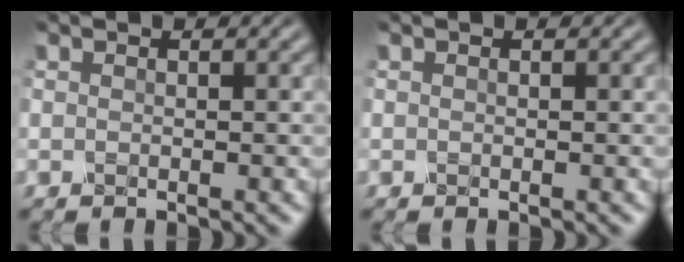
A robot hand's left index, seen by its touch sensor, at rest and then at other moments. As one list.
[{"total": 0.0}]